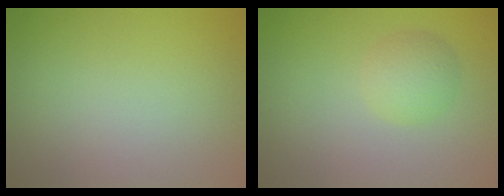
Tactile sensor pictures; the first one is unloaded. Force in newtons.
{"total": 2.4, "press": 2.4, "slide": 0.2}